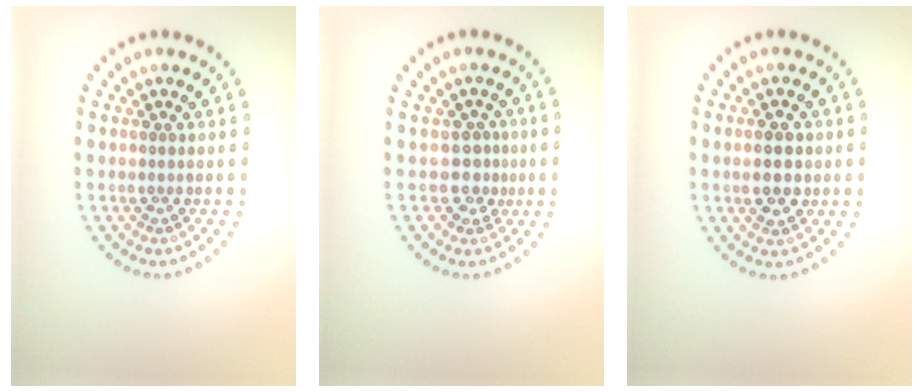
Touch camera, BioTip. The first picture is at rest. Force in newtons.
{"total": 2.1, "press": 1.6, "slide": 1.3}
{"total": 3.2, "press": 3.2, "slide": 0.2}